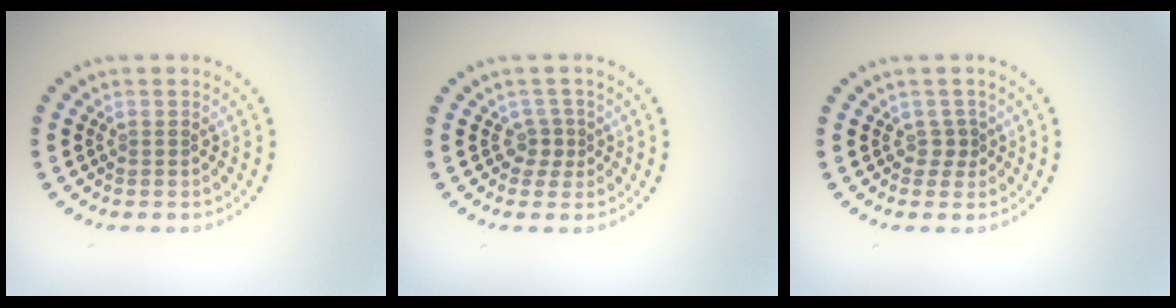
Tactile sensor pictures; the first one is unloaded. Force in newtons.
{"total": 1.4, "press": 1.1, "slide": 0.9}
{"total": 1.1, "press": 0.8, "slide": 0.8}